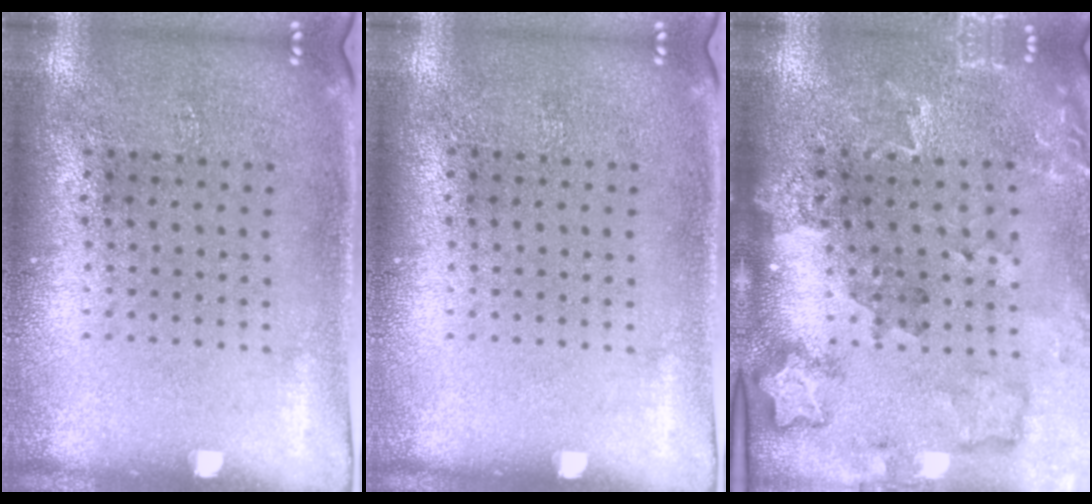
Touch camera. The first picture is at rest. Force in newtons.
{"total": 0.0}
{"total": 1.9, "press": 1.8, "slide": 0.4}